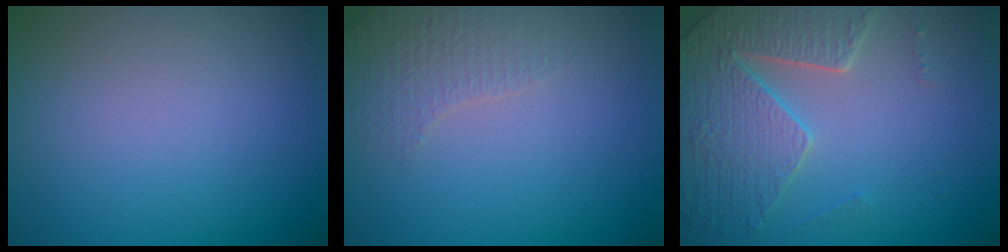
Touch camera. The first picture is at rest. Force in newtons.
{"total": 2.3, "press": 2.2, "slide": 0.7}
{"total": 5.1, "press": 4.7, "slide": 2.1}